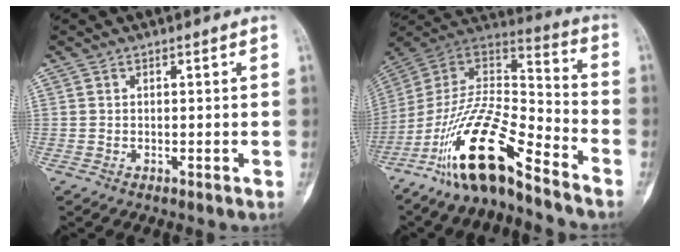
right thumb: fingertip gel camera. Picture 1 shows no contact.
{"total": 19.4, "force": [-12.8, 5.2, 13.5], "torque": [-0.250, 0.088, -0.231]}